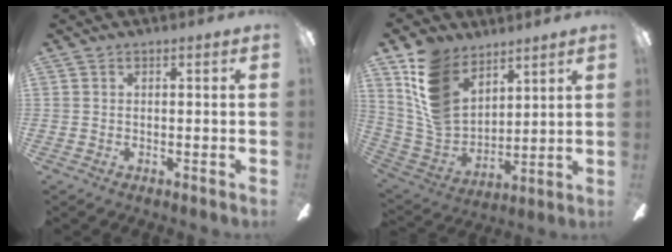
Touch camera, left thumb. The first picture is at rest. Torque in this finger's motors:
{"motor_torque": [1.67, 1.42, 1.41, -1.14, 0.48]}